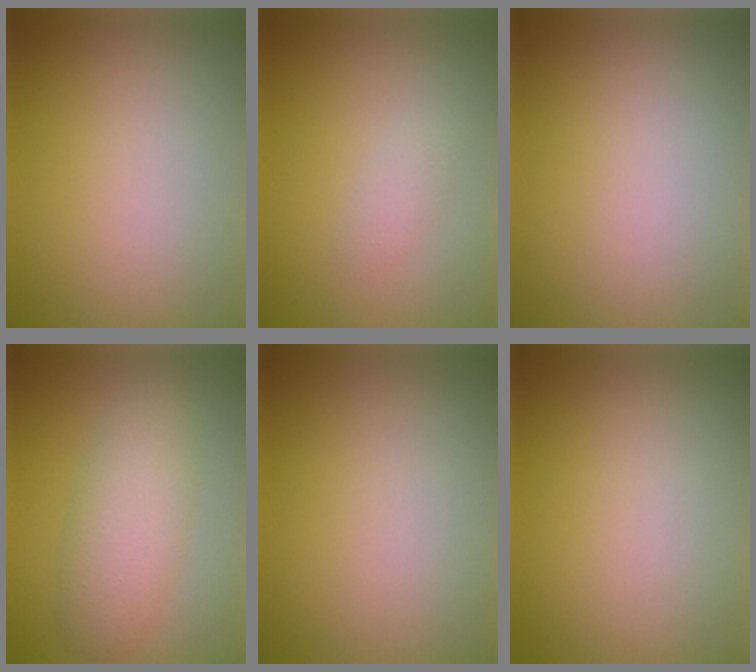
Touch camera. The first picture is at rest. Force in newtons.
{"total": 1.2, "press": 1.2, "slide": 0.0}
{"total": 0.0}
{"total": 5.3, "press": 5.3, "slide": 0.1}
{"total": 0.0}
{"total": 0.0}